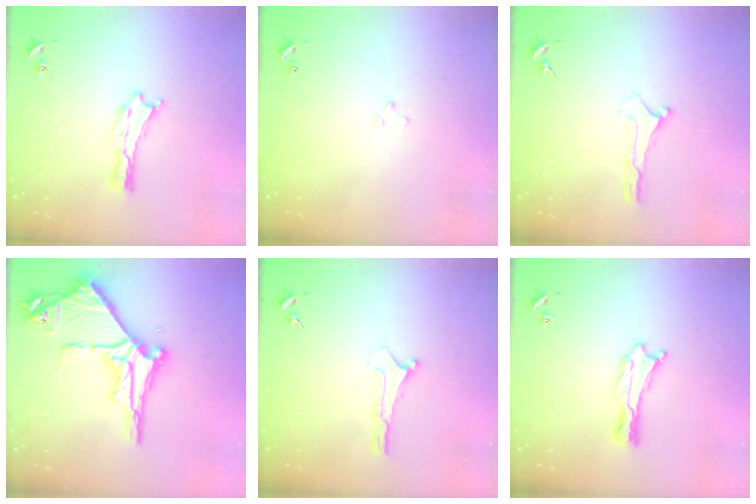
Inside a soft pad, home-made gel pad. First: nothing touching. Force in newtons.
{"total": 0.8, "press": 0.8, "slide": 0.2}
{"total": 0.0}
{"total": 8.7, "press": 8.7, "slide": 1.0}
{"total": 0.0}
{"total": 0.6, "press": 0.6, "slide": 0.2}